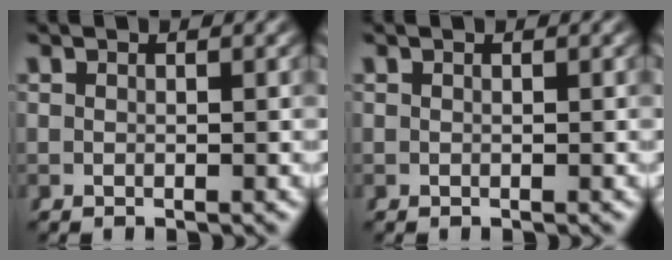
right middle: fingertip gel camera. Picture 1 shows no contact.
{"total": 1.6, "force": [-0.2, -1.5, -0.4], "torque": [0.020, -0.009, 0.006]}